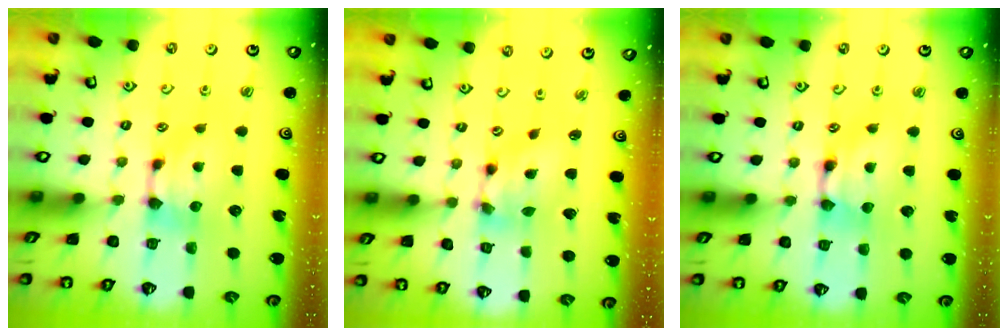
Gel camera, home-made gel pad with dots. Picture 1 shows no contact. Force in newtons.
{"total": 3.9, "press": 3.5, "slide": 1.7}
{"total": 2.1, "press": 2.1, "slide": 0.0}